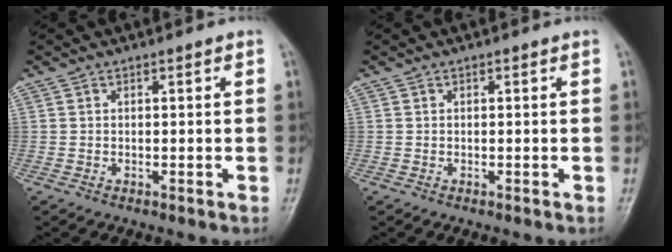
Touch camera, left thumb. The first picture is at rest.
{"total": 0.0}